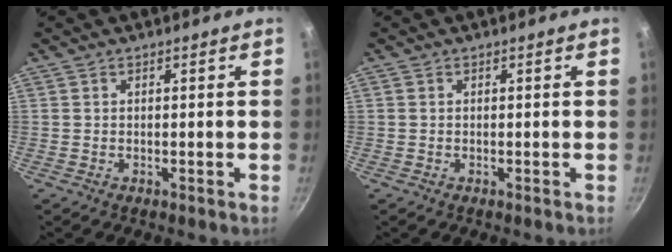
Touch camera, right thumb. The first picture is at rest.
{"total": 0.0}